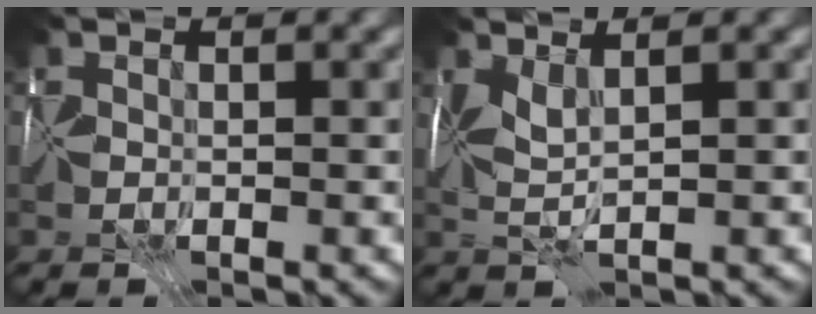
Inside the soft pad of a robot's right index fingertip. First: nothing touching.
{"total": 2.0, "force": [1.1, 0.3, 1.7], "torque": [-0.043, 0.007, 0.020]}